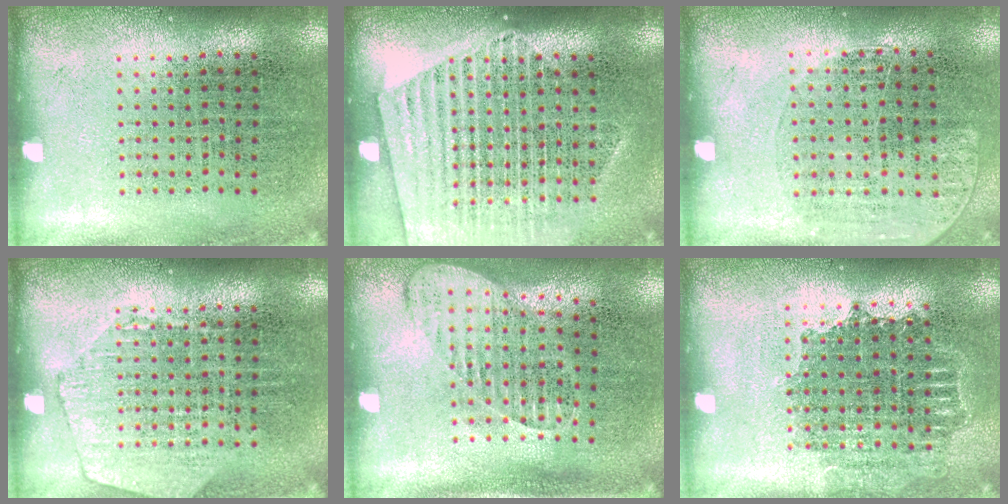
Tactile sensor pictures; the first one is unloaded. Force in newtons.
{"total": 1.6, "press": 1.4, "slide": 0.6}
{"total": 1.1, "press": 0.9, "slide": 0.5}
{"total": 1.5, "press": 1.5, "slide": 0.3}
{"total": 1.3, "press": 1.1, "slide": 0.7}
{"total": 1.4, "press": 1.2, "slide": 0.7}